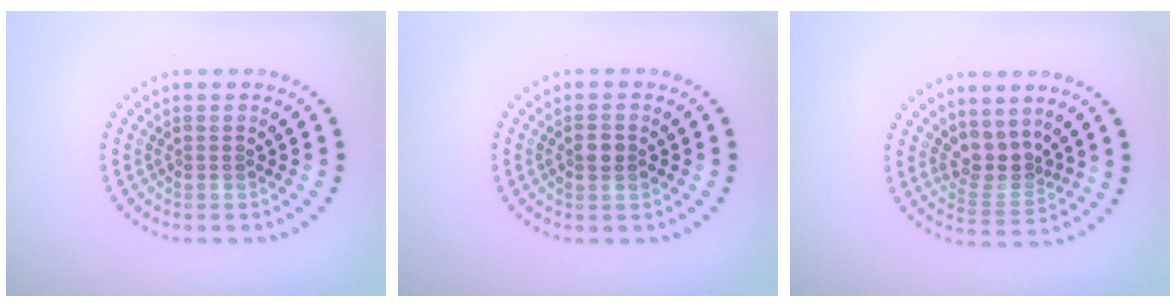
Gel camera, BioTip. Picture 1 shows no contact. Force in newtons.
{"total": 1.5, "press": 1.5, "slide": 0.3}
{"total": 3.0, "press": 2.0, "slide": 2.2}